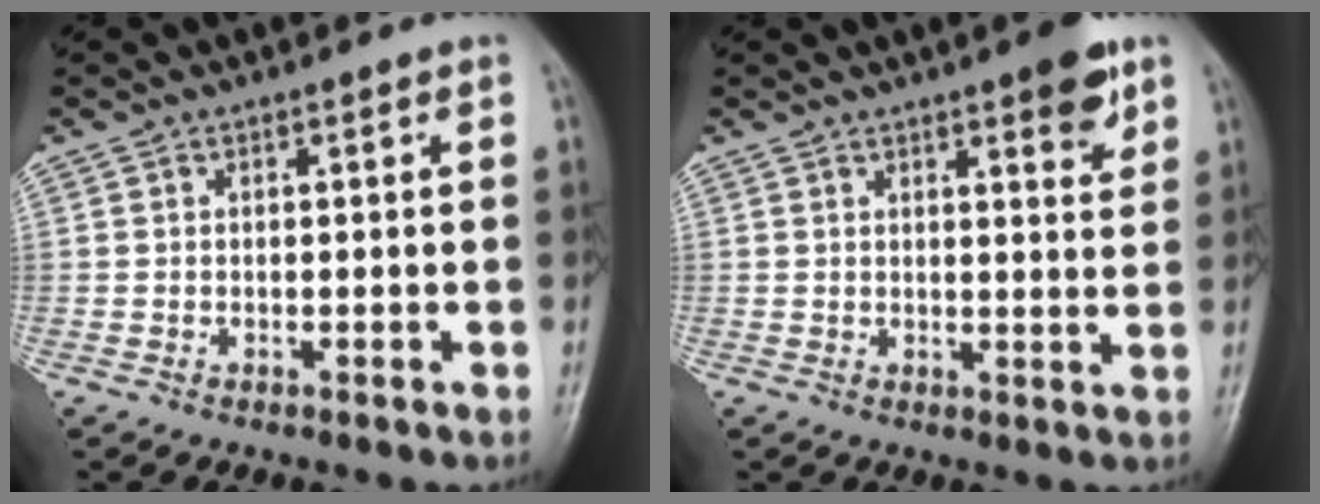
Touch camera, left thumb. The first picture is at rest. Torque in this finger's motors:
{"motor_torque": [0.93, 0.53, 0.39, -0.54, 0.00]}